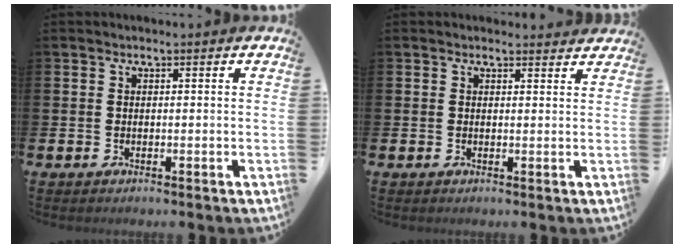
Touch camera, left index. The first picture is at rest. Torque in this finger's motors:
{"motor_torque": [0.94, -1.20, 0.14, -0.01]}